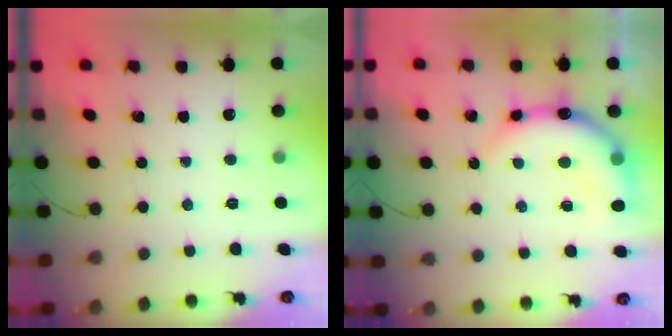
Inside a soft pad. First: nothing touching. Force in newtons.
{"total": 10.9, "press": 10.8, "slide": 1.5}